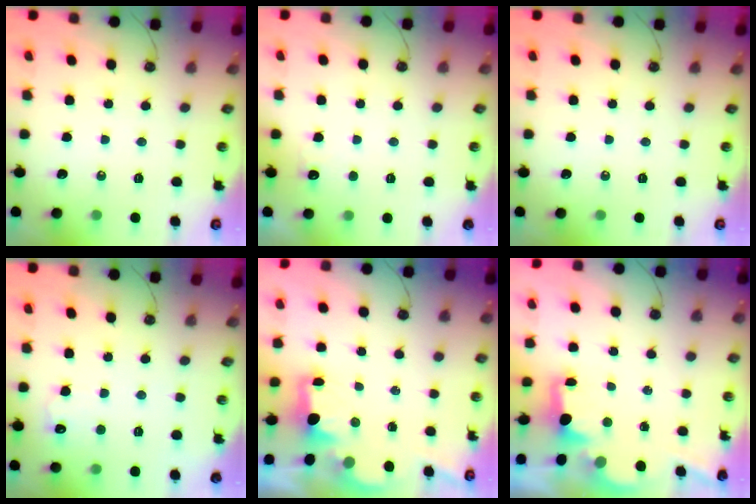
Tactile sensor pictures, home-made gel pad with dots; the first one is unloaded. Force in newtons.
{"total": 4.9, "press": 4.8, "slide": 1.1}
{"total": 0.0}
{"total": 4.4, "press": 4.2, "slide": 1.1}
{"total": 2.1, "press": 2.0, "slide": 0.7}
{"total": 2.0, "press": 2.0, "slide": 0.6}